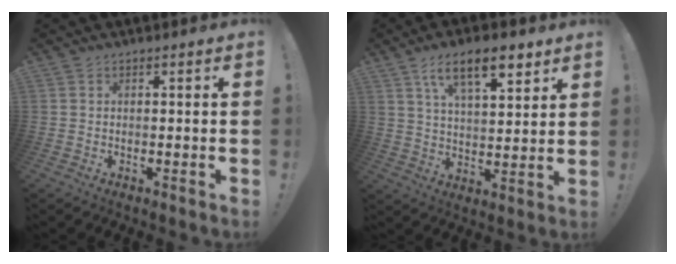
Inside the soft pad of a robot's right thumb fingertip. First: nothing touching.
{"total": 12.9, "force": [7.5, 4.7, 9.4], "torque": [-0.145, -0.027, 0.126]}